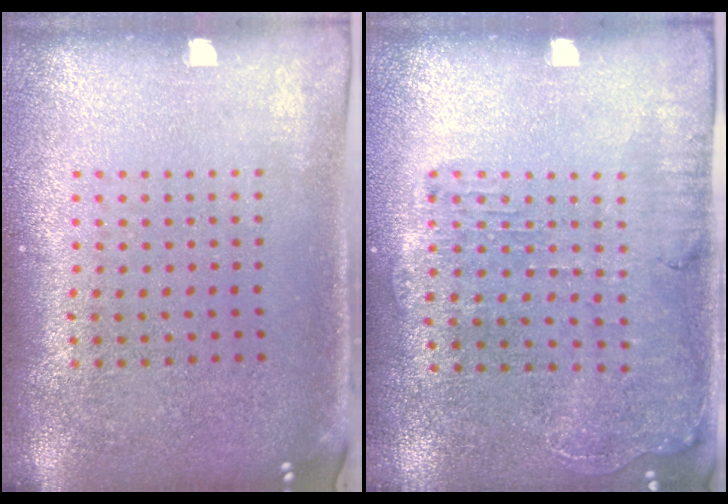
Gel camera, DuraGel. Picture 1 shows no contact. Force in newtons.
{"total": 1.4, "press": 1.3, "slide": 0.5}